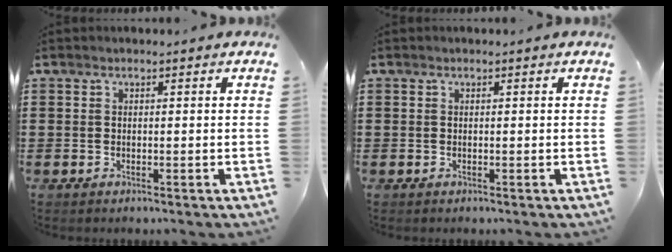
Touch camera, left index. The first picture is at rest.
{"total": 0.0}